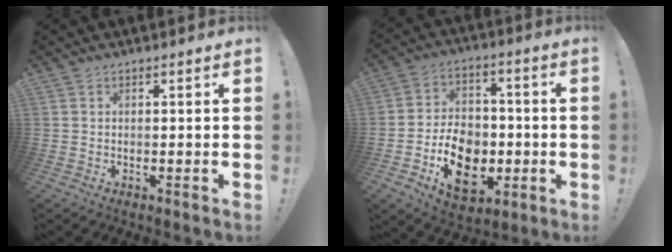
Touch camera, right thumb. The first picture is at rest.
{"total": 15.5, "force": [-5.1, 11.5, 9.0], "torque": [-0.149, 0.034, -0.079]}